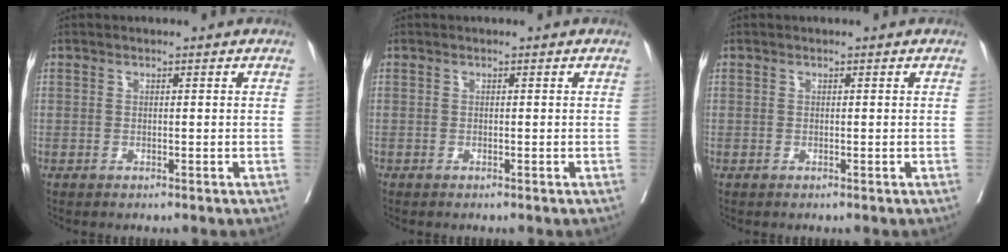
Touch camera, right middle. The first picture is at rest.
{"total": 0.0}
{"total": 0.0}